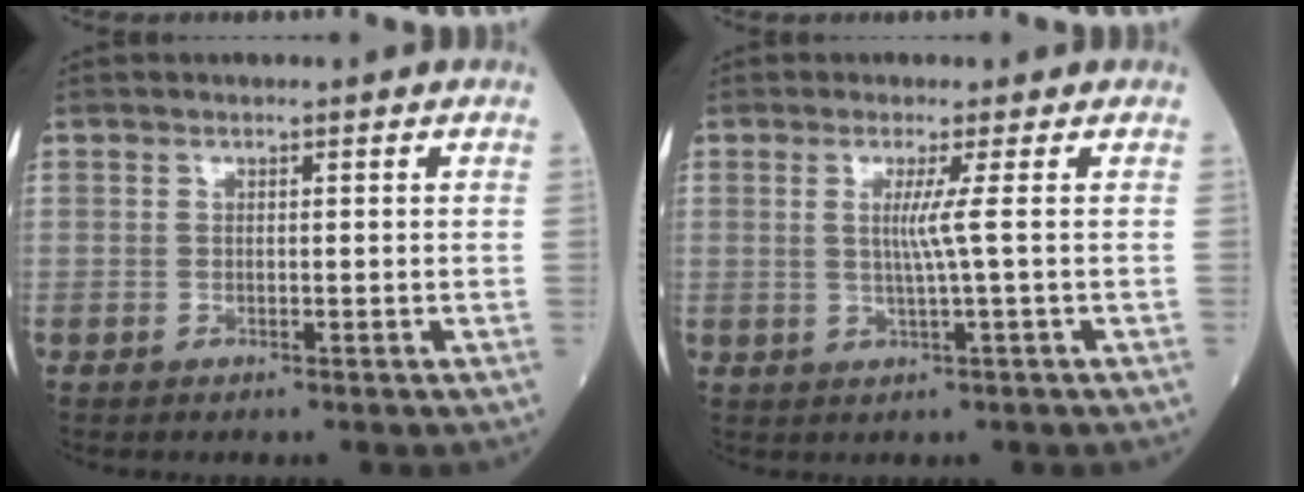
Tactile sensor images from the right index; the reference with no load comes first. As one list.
[{"total": 3.2, "force": [0.4, -1.2, 2.9], "torque": [-0.060, -0.006, 0.009]}]